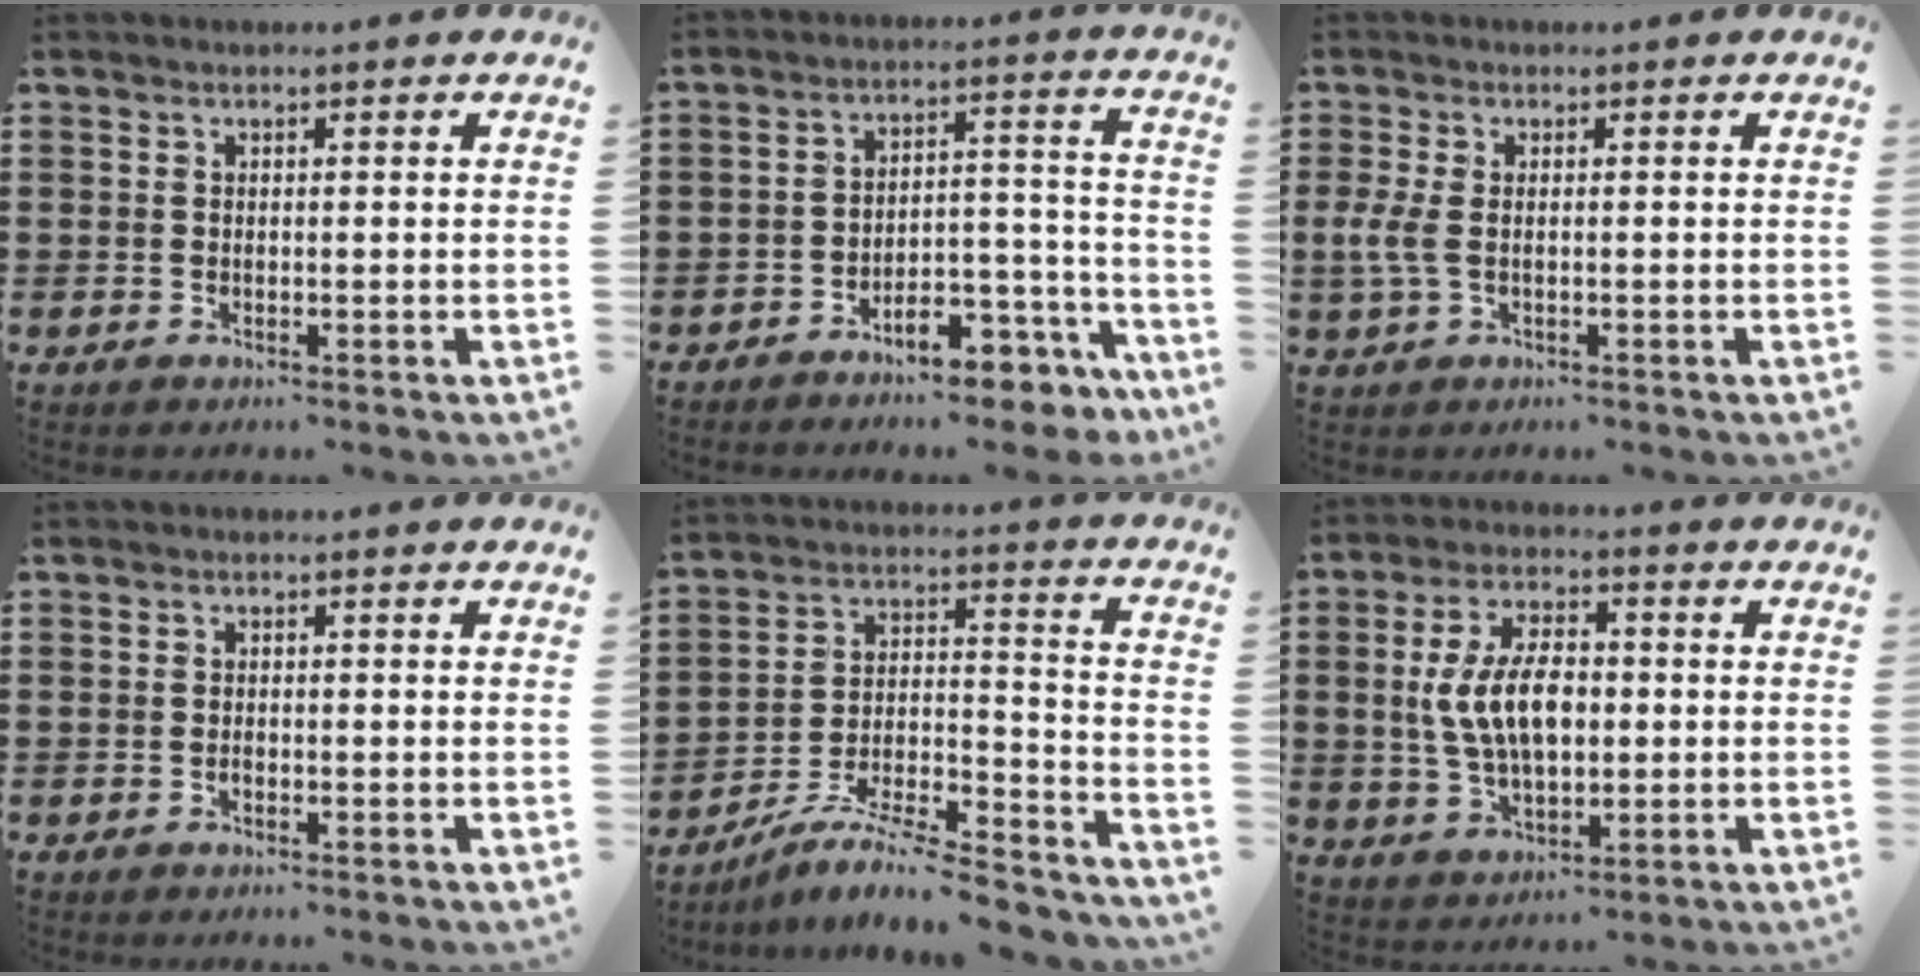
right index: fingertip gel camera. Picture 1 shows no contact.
{"total": 7.0, "force": [-6.5, 1.8, 2.1], "torque": [-0.028, 0.018, -0.123]}
{"total": 3.2, "force": [-0.5, 1.5, 2.8], "torque": [-0.075, -0.007, -0.015]}
{"total": 0.7, "force": [-0.5, 0.3, 0.3], "torque": [-0.008, -0.002, -0.008]}
{"total": 8.8, "force": [-8.0, 0.7, 3.7], "torque": [-0.064, 0.006, -0.158]}
{"total": 9.3, "force": [0.1, 4.9, 7.9], "torque": [-0.176, 0.006, -0.004]}